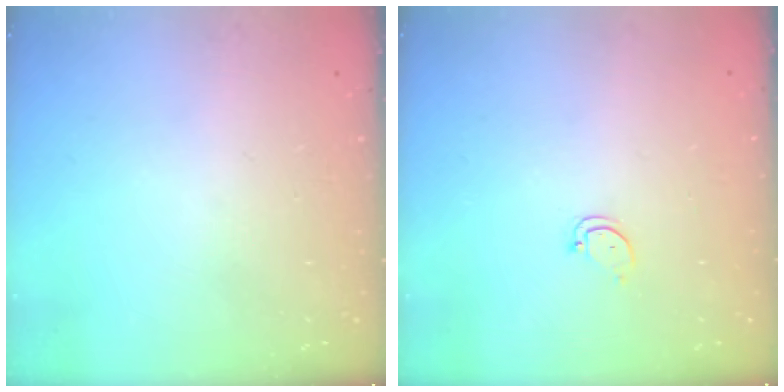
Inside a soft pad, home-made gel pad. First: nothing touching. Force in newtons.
{"total": 3.1, "press": 3.1, "slide": 0.2}